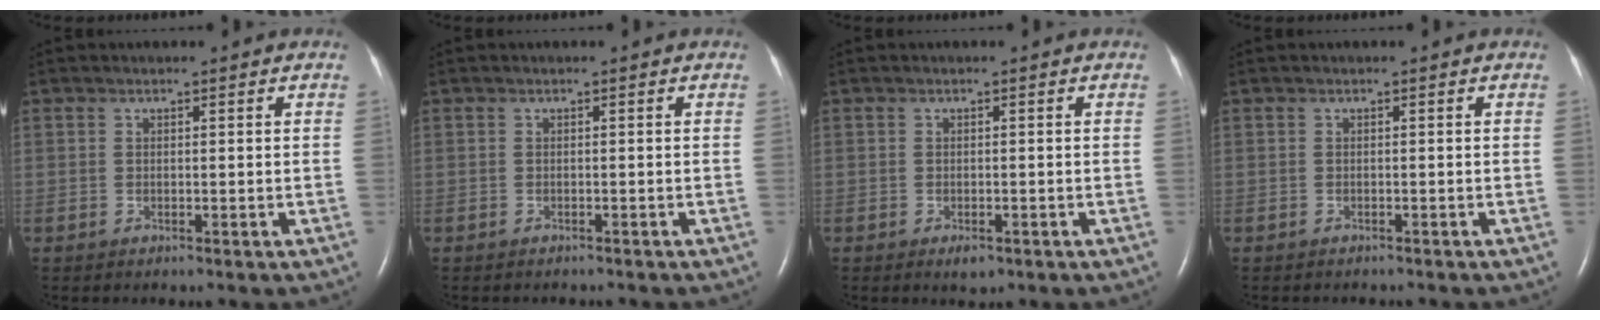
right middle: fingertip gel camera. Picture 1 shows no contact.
{"total": 1.8, "force": [-1.6, 0.6, 0.5], "torque": [-0.014, -0.003, -0.018]}
{"total": 1.5, "force": [-0.9, 0.7, 1.0], "torque": [-0.016, -0.001, -0.008]}
{"total": 1.9, "force": [-1.7, 0.6, 0.6], "torque": [-0.014, -0.003, -0.018]}